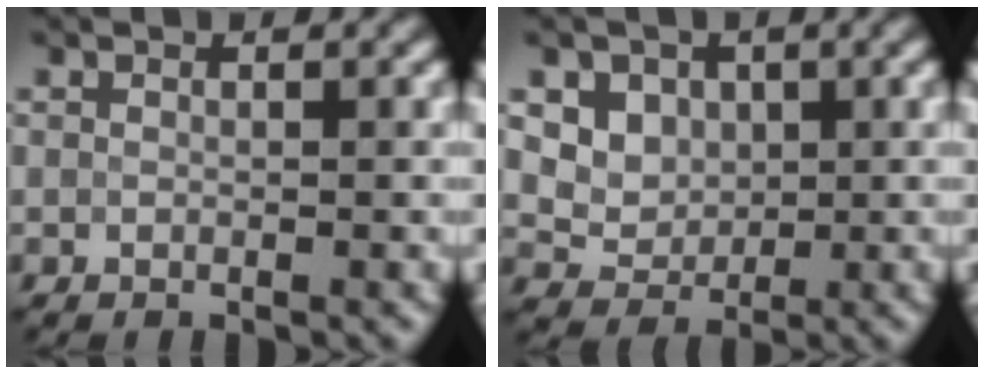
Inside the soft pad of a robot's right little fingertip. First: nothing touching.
{"total": 5.4, "force": [2.6, 4.3, 2.2], "torque": [-0.029, 0.002, 0.046]}